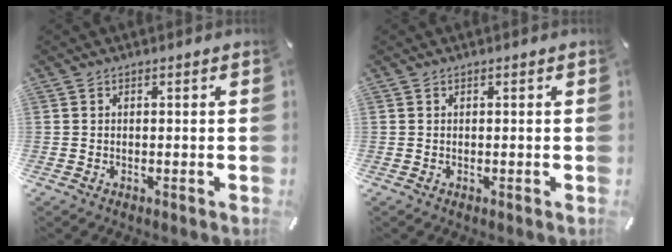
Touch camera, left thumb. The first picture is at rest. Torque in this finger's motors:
{"motor_torque": [-0.13, -0.13, -0.05, 0.10, 0.00]}